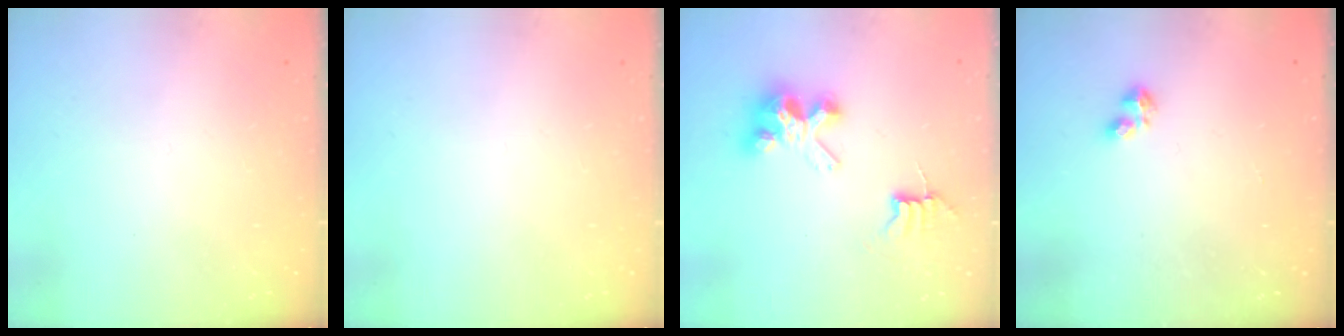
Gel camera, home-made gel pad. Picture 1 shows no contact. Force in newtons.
{"total": 0.0}
{"total": 7.3, "press": 7.3, "slide": 0.6}
{"total": 2.2, "press": 2.2, "slide": 0.4}